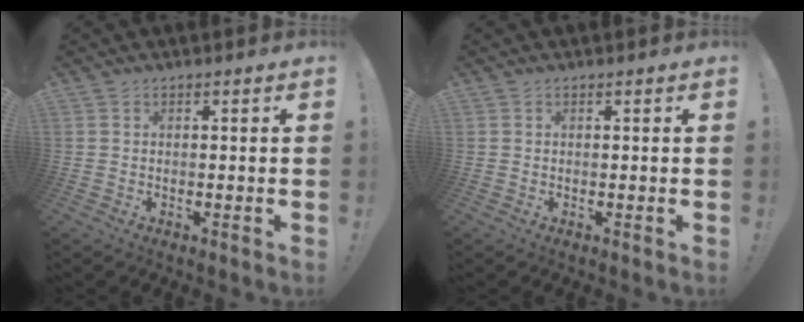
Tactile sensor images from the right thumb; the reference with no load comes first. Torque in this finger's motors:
{"motor_torque": [0.03, 0.15, 0.07, 0.08, 0.00]}